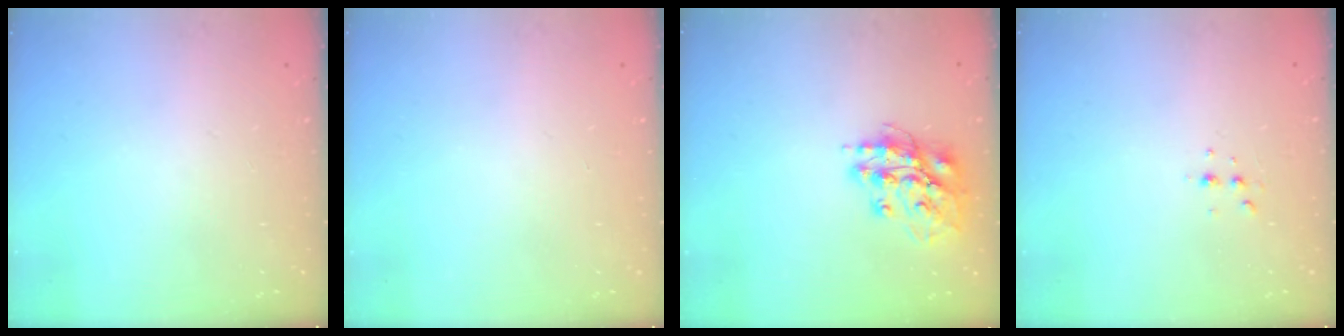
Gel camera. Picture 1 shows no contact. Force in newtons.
{"total": 0.0}
{"total": 13.9, "press": 13.7, "slide": 2.0}
{"total": 3.1, "press": 3.1, "slide": 0.6}